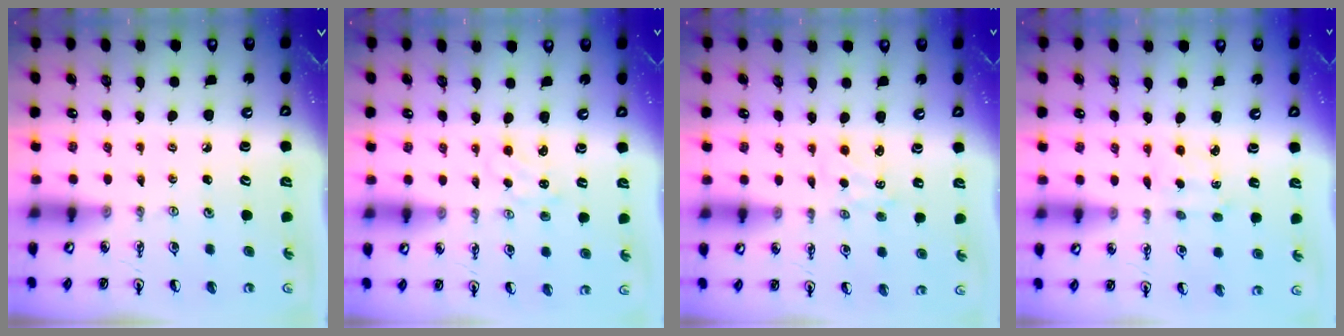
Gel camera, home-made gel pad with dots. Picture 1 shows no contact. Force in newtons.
{"total": 0.5, "press": 0.5, "slide": 0.1}
{"total": 1.6, "press": 1.5, "slide": 0.3}
{"total": 2.5, "press": 2.4, "slide": 0.6}